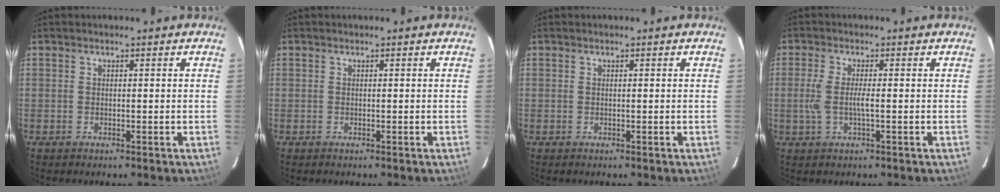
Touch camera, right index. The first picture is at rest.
{"total": 0.0}
{"total": 0.0}
{"total": 4.4, "force": [-0.5, 0.8, 4.3], "torque": [-0.091, -0.001, -0.009]}